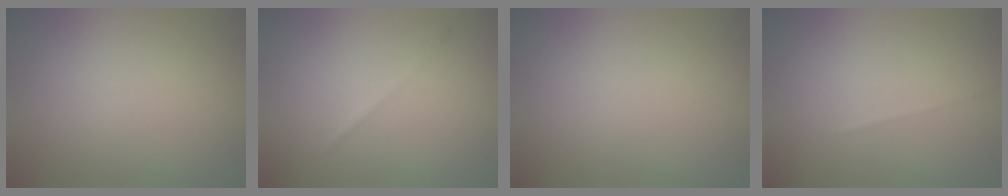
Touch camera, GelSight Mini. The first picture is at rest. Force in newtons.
{"total": 0.9, "press": 0.9, "slide": 0.1}
{"total": 0.0}
{"total": 0.6, "press": 0.6, "slide": 0.1}